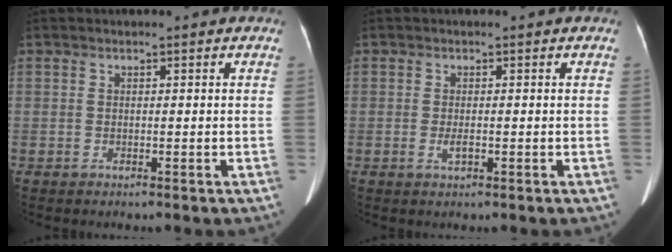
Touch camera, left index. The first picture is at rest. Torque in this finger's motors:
{"motor_torque": [0.03, 0.01, 0.00, 0.00]}